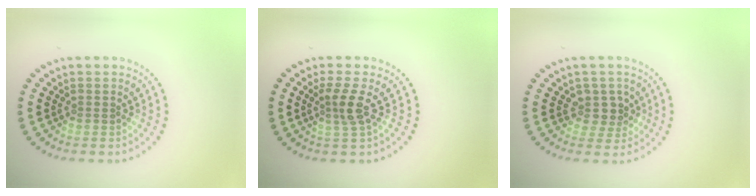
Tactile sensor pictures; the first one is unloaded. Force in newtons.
{"total": 2.3, "press": 1.8, "slide": 1.5}
{"total": 2.3, "press": 1.8, "slide": 1.4}